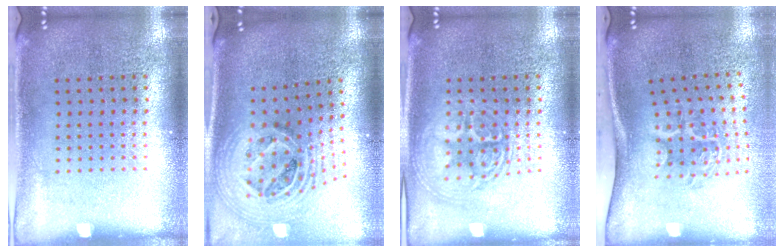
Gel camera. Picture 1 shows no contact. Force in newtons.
{"total": 2.7, "press": 1.9, "slide": 1.9}
{"total": 2.5, "press": 2.5, "slide": 0.4}
{"total": 2.0, "press": 1.3, "slide": 1.6}